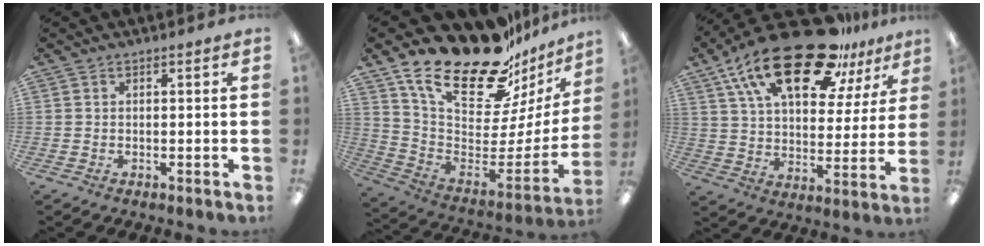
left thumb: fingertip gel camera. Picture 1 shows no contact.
{"total": 25.9, "force": [18.7, 10.0, 14.9], "torque": [-0.256, -0.136, 0.327]}
{"total": 25.0, "force": [16.4, 10.3, 15.8], "torque": [-0.277, -0.087, 0.282]}